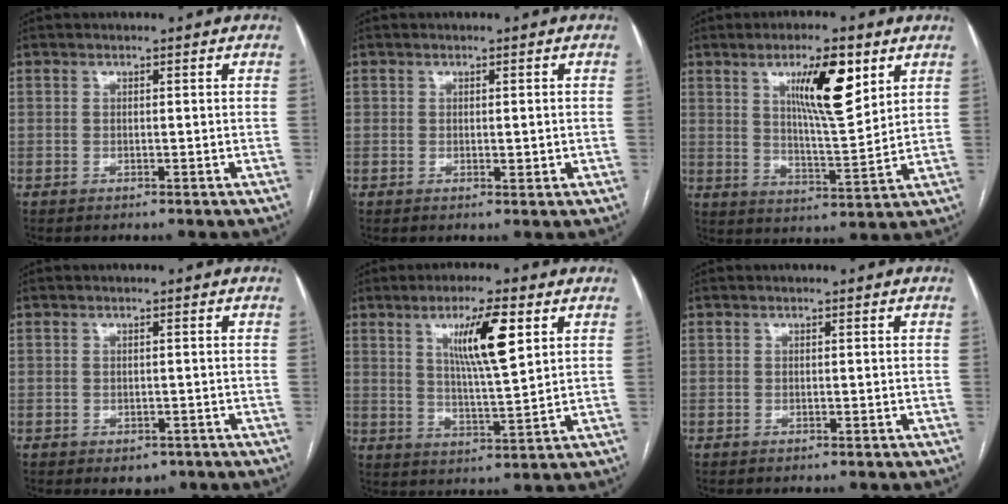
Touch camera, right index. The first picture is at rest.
{"total": 1.4, "force": [0.0, 0.6, 1.2], "torque": [-0.021, 0.001, 0.004]}
{"total": 10.9, "force": [5.2, 1.8, 9.4], "torque": [-0.158, -0.003, 0.087]}
{"total": 2.4, "force": [-1.3, 1.7, 1.1], "torque": [-0.005, 0.002, -0.007]}
{"total": 9.4, "force": [3.9, 0.7, 8.5], "torque": [-0.150, -0.002, 0.068]}
{"total": 0.0}